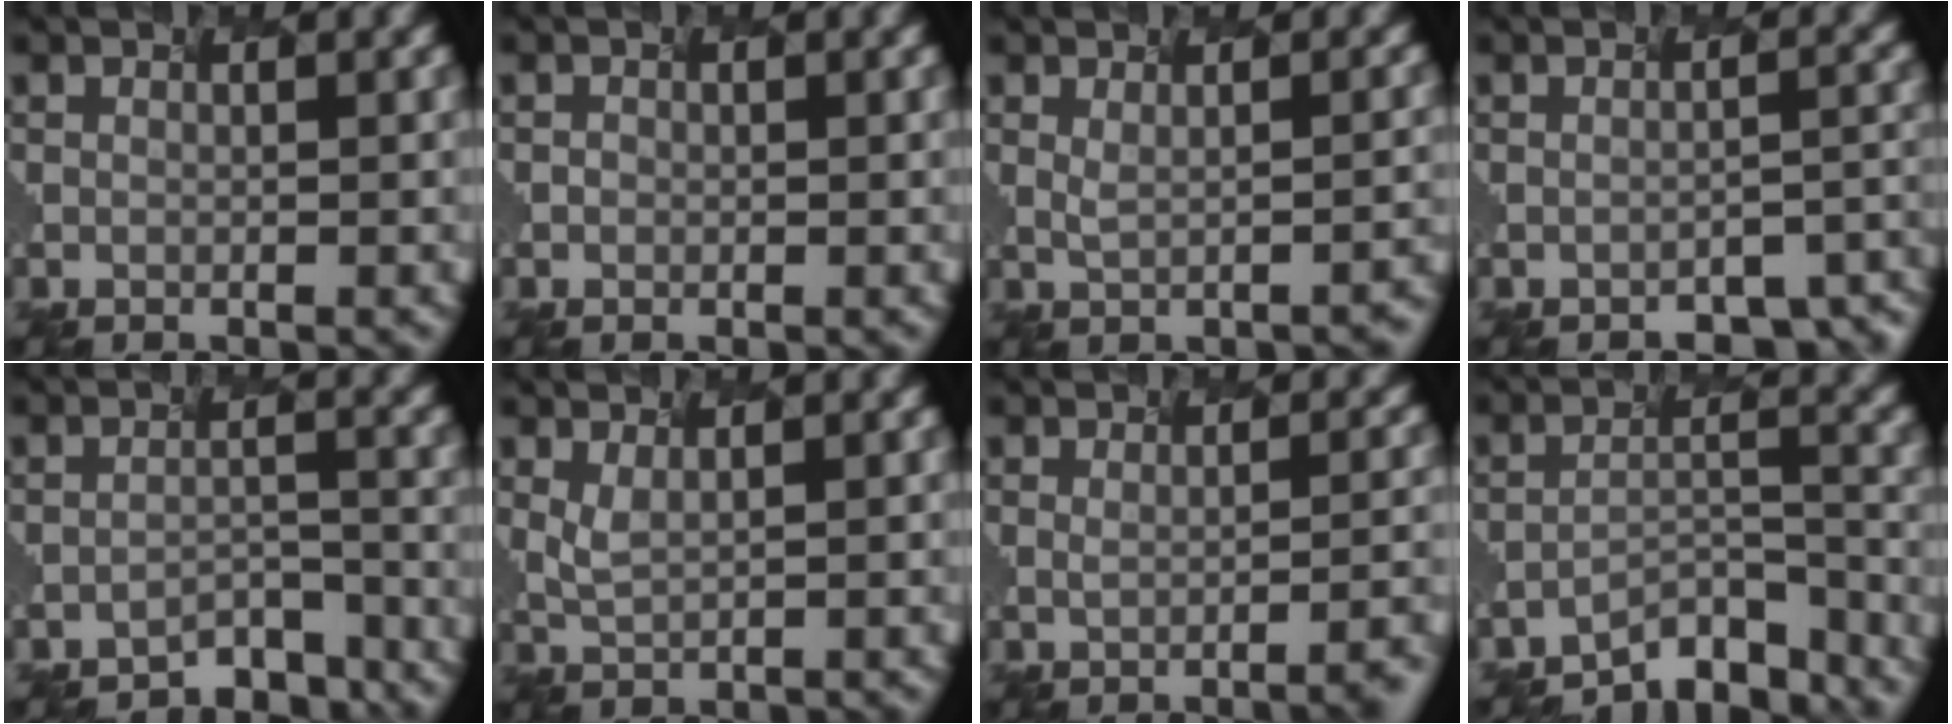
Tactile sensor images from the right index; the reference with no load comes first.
{"total": 1.5, "force": [-0.8, -0.8, -1.0], "torque": [-0.007, -0.007, 0.012]}
{"total": 1.6, "force": [-0.2, 0.4, 1.5], "torque": [-0.030, -0.003, 0.018]}
{"total": 4.1, "force": [-3.4, 0.6, 2.2], "torque": [-0.041, -0.013, -0.016]}
{"total": 4.8, "force": [-4.8, 0.0, -0.2], "torque": [-0.014, -0.008, -0.043]}
{"total": 0.6, "force": [0.2, -0.5, 0.1], "torque": [-0.033, -0.012, 0.032]}
{"total": 3.7, "force": [-1.4, 1.1, 3.2], "torque": [-0.020, 0.003, 0.004]}
{"total": 7.3, "force": [-7.2, 0.6, 0.9], "torque": [-0.029, -0.013, -0.086]}